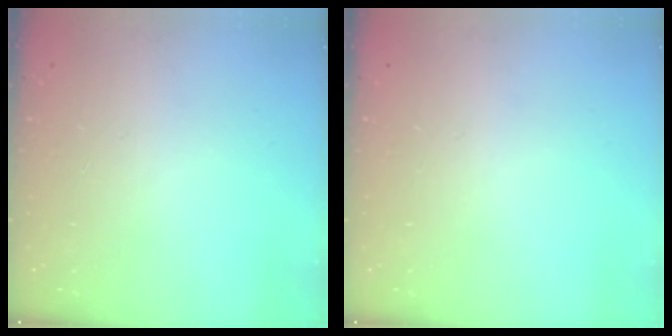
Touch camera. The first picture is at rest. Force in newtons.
{"total": 0.0}